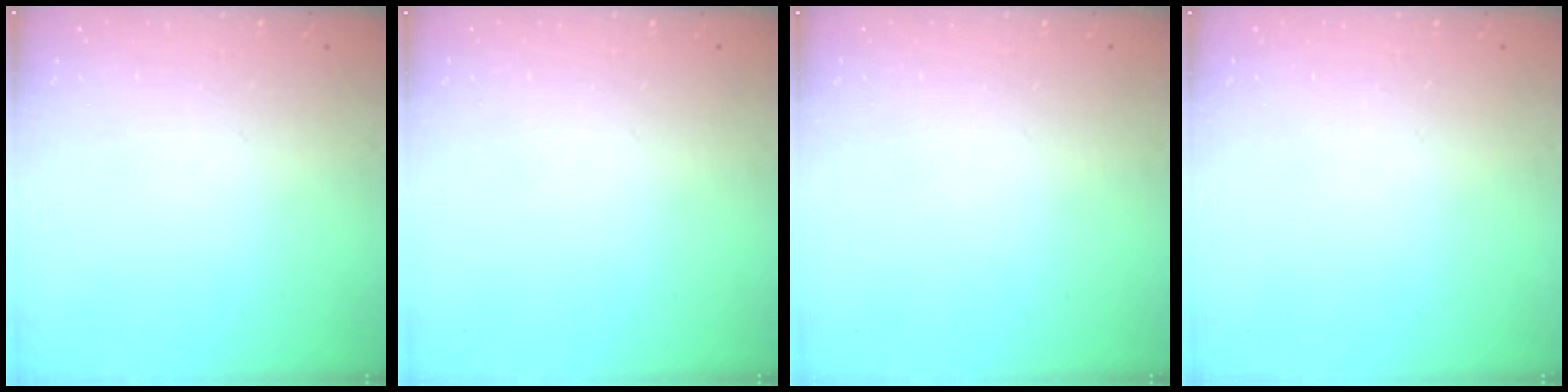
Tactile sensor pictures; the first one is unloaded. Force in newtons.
{"total": 0.0}
{"total": 0.0}
{"total": 0.0}